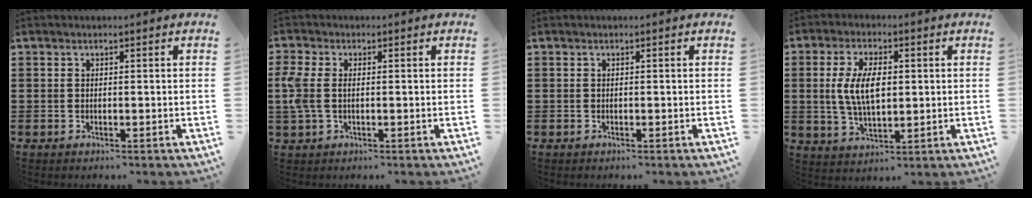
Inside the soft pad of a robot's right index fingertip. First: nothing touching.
{"total": 3.9, "force": [-0.2, 2.1, 3.2], "torque": [-0.094, -0.006, -0.014]}
{"total": 0.0}
{"total": 7.5, "force": [0.5, 3.5, 6.7], "torque": [-0.142, 0.007, 0.004]}